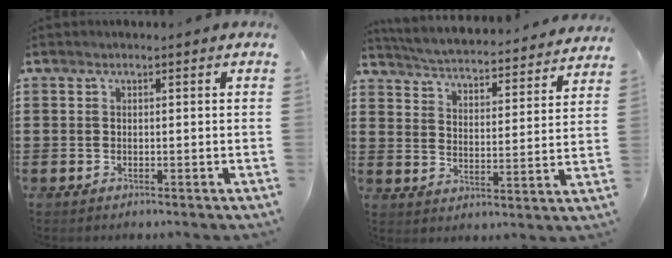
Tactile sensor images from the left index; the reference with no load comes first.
{"total": 3.6, "force": [3.6, -0.4, 0.4], "torque": [-0.032, -0.036, 0.053]}